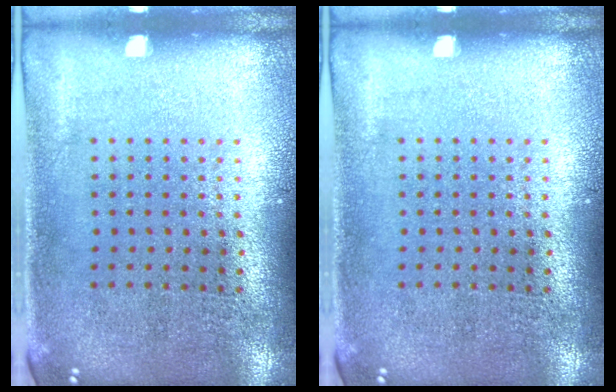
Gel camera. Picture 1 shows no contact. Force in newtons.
{"total": 0.0}